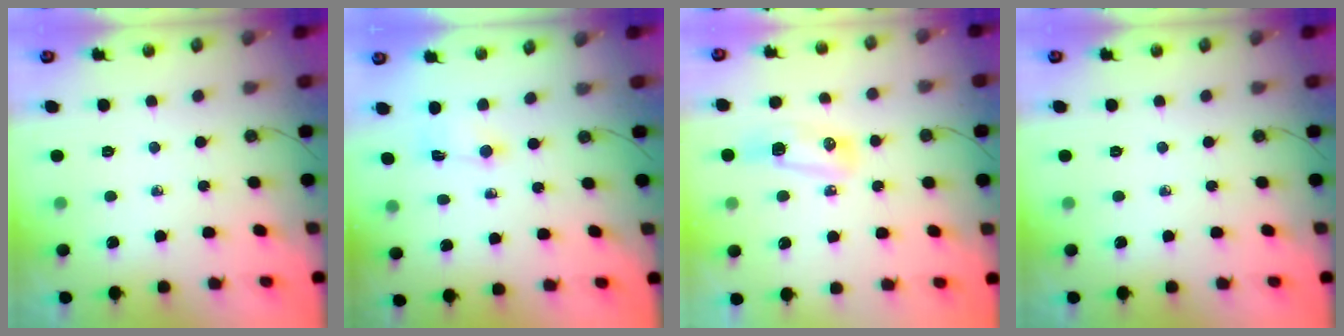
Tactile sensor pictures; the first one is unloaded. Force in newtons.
{"total": 1.0, "press": 0.9, "slide": 0.5}
{"total": 15.7, "press": 10.1, "slide": 12.1}
{"total": 0.0}